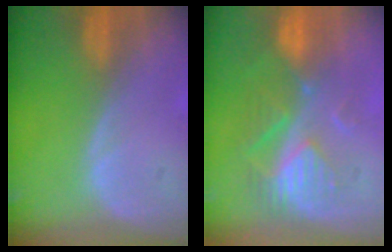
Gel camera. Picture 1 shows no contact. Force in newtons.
{"total": 8.8, "press": 8.0, "slide": 3.8}